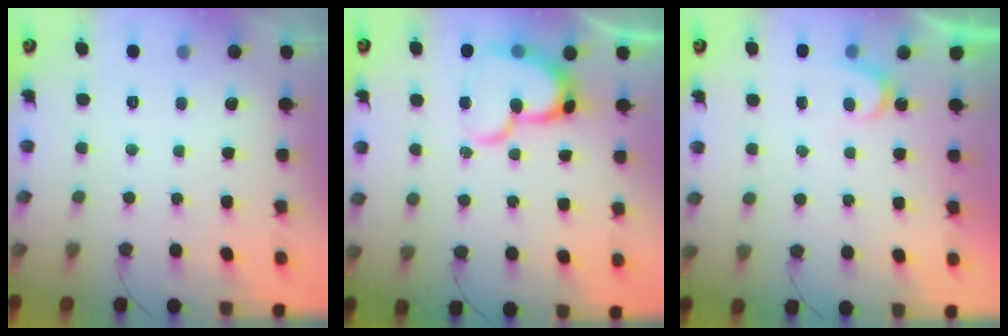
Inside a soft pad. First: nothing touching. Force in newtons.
{"total": 14.4, "press": 14.3, "slide": 1.3}
{"total": 4.7, "press": 4.7, "slide": 0.2}